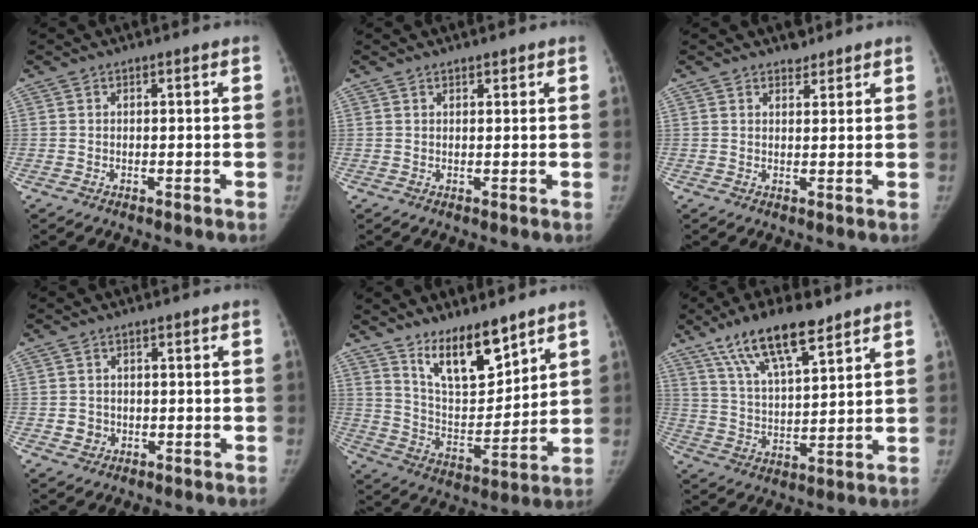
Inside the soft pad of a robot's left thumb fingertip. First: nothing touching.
{"total": 1.1, "force": [0.9, 0.5, 0.4], "torque": [-0.002, -0.005, 0.013]}
{"total": 2.2, "force": [1.8, 1.1, 0.3], "torque": [0.007, -0.012, 0.024]}
{"total": 2.3, "force": [-0.4, 2.2, 0.6], "torque": [0.000, 0.005, -0.002]}
{"total": 13.4, "force": [9.8, 4.8, 7.8], "torque": [-0.099, -0.076, 0.186]}
{"total": 14.4, "force": [9.5, 4.4, 9.9], "torque": [-0.160, -0.034, 0.176]}